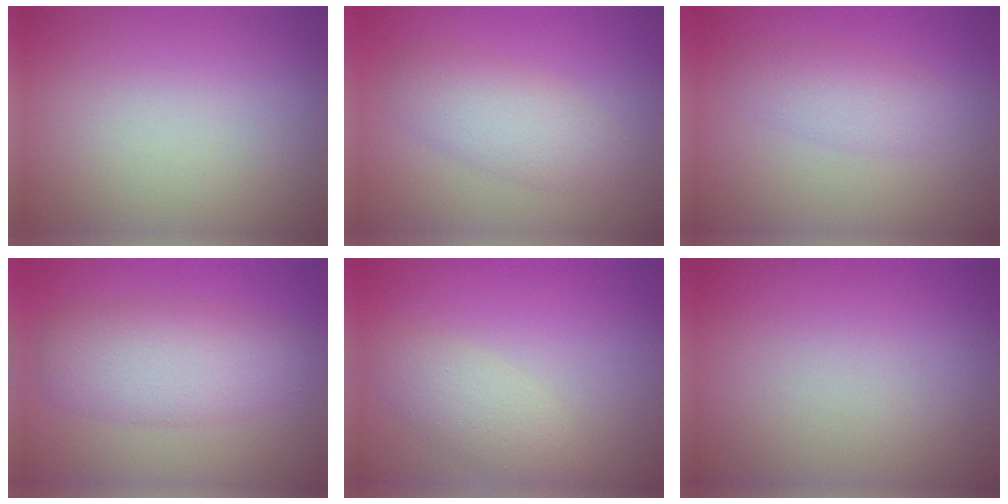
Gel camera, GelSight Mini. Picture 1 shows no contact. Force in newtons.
{"total": 3.4, "press": 3.4, "slide": 0.2}
{"total": 2.4, "press": 2.4, "slide": 0.0}
{"total": 5.6, "press": 5.6, "slide": 0.2}
{"total": 2.8, "press": 2.8, "slide": 0.2}
{"total": 0.0}